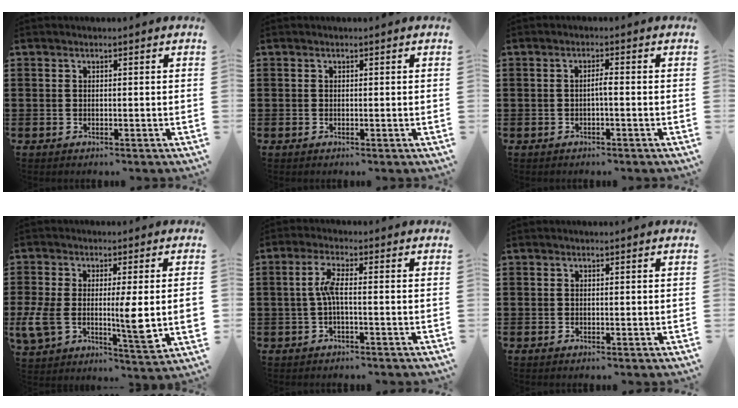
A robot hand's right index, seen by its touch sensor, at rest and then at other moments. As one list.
[{"total": 0.0}, {"total": 1.5, "force": [-0.5, 0.1, 1.4], "torque": [-0.026, -0.001, -0.010]}, {"total": 9.6, "force": [-0.8, 3.6, 8.9], "torque": [-0.166, -0.014, -0.015]}, {"total": 3.9, "force": [-0.5, 0.7, 3.8], "torque": [-0.078, 0.001, -0.015]}, {"total": 0.0}]